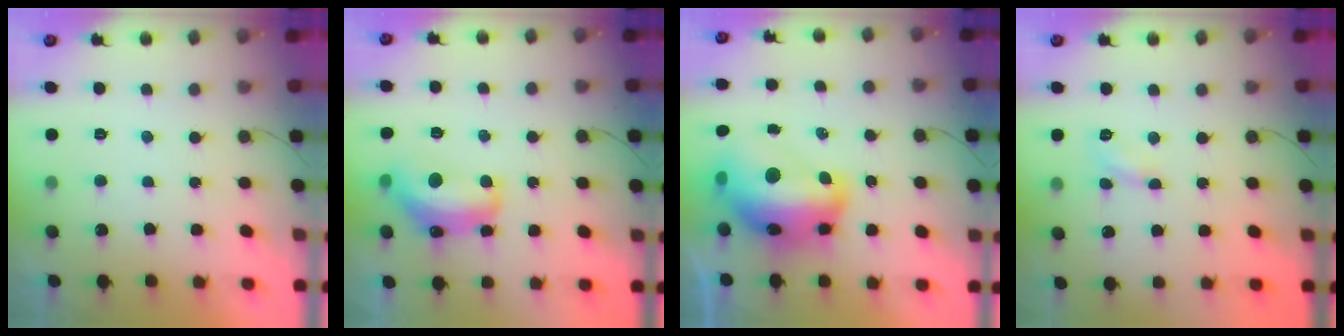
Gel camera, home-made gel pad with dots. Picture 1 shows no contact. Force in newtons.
{"total": 13.8, "press": 13.8, "slide": 1.0}
{"total": 21.7, "press": 21.7, "slide": 1.5}
{"total": 4.4, "press": 4.3, "slide": 0.6}